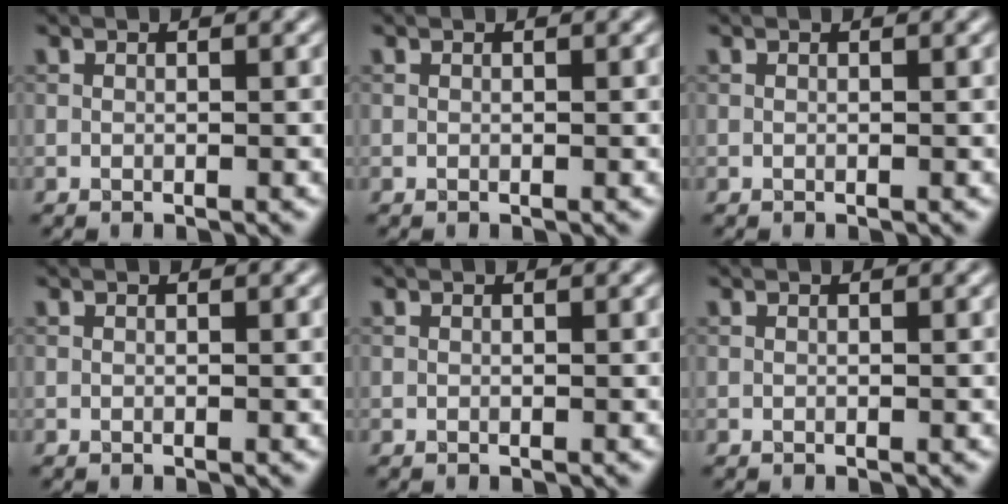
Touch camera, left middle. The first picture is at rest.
{"total": 0.0}
{"total": 0.0}
{"total": 0.0}
{"total": 0.0}
{"total": 0.0}